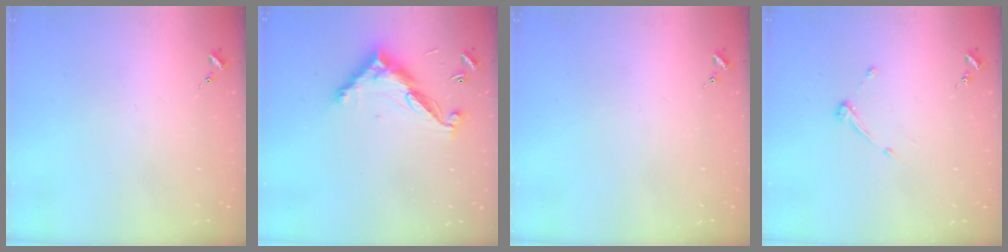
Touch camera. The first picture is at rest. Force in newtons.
{"total": 12.8, "press": 12.8, "slide": 0.4}
{"total": 0.0}
{"total": 4.0, "press": 4.0, "slide": 0.6}